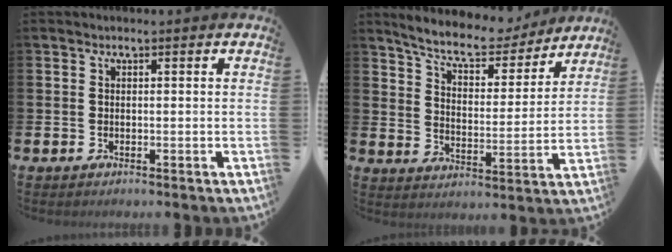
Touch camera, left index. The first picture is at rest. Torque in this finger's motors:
{"motor_torque": [1.07, -1.07, 0.23, 0.04]}